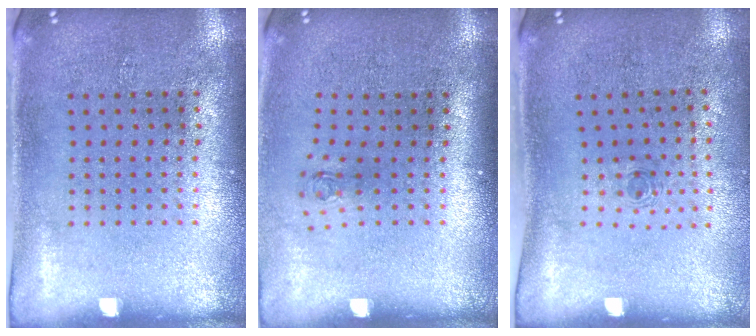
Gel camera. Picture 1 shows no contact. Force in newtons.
{"total": 0.7, "press": 0.3, "slide": 0.6}
{"total": 0.6, "press": 0.3, "slide": 0.5}